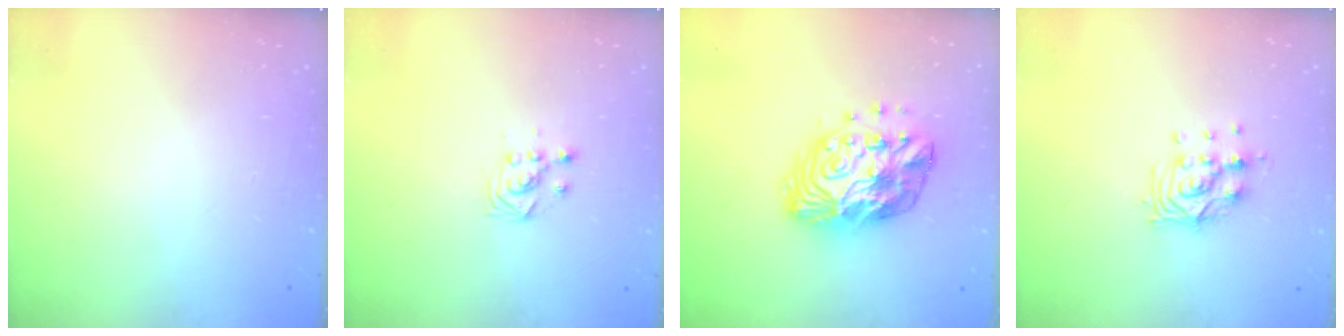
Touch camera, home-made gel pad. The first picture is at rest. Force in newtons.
{"total": 2.7, "press": 2.7, "slide": 0.3}
{"total": 15.1, "press": 15.1, "slide": 0.7}
{"total": 10.7, "press": 10.7, "slide": 0.7}